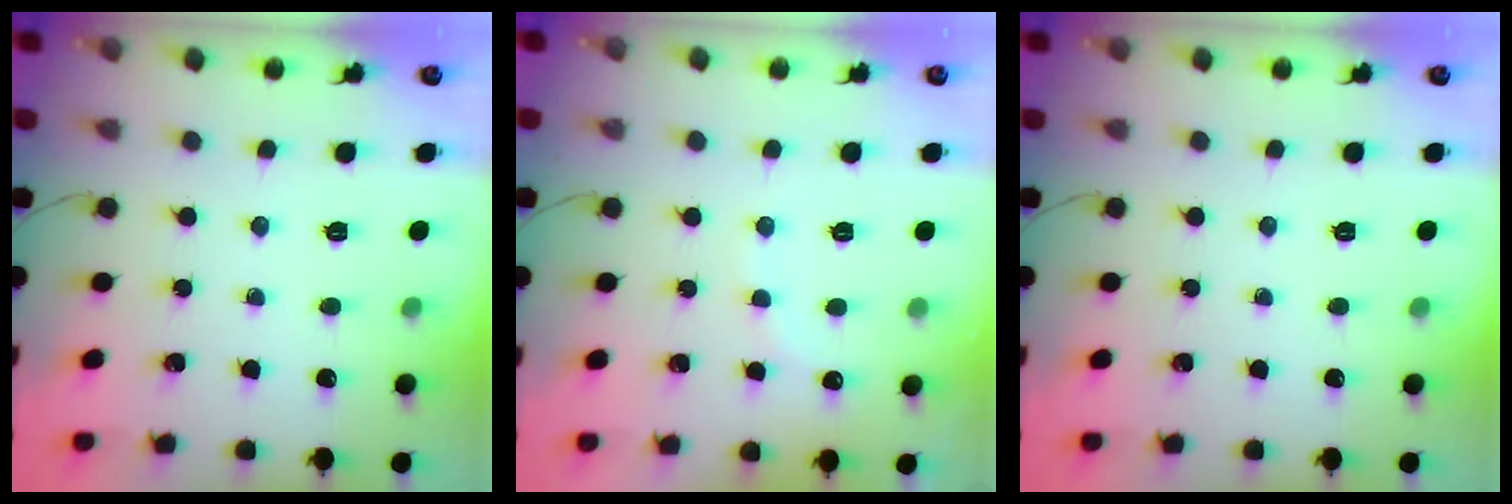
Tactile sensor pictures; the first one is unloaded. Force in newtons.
{"total": 5.8, "press": 5.7, "slide": 1.1}
{"total": 0.0}